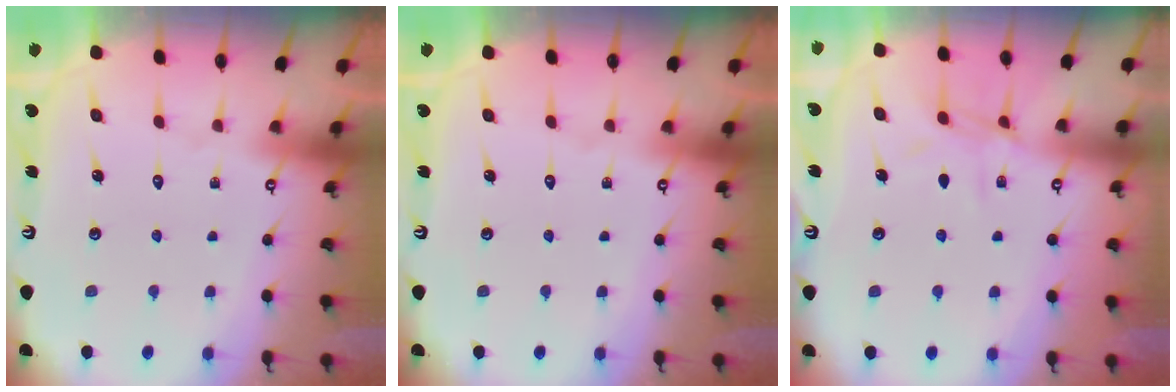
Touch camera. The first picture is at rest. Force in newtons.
{"total": 0.0}
{"total": 7.5, "press": 7.5, "slide": 0.6}